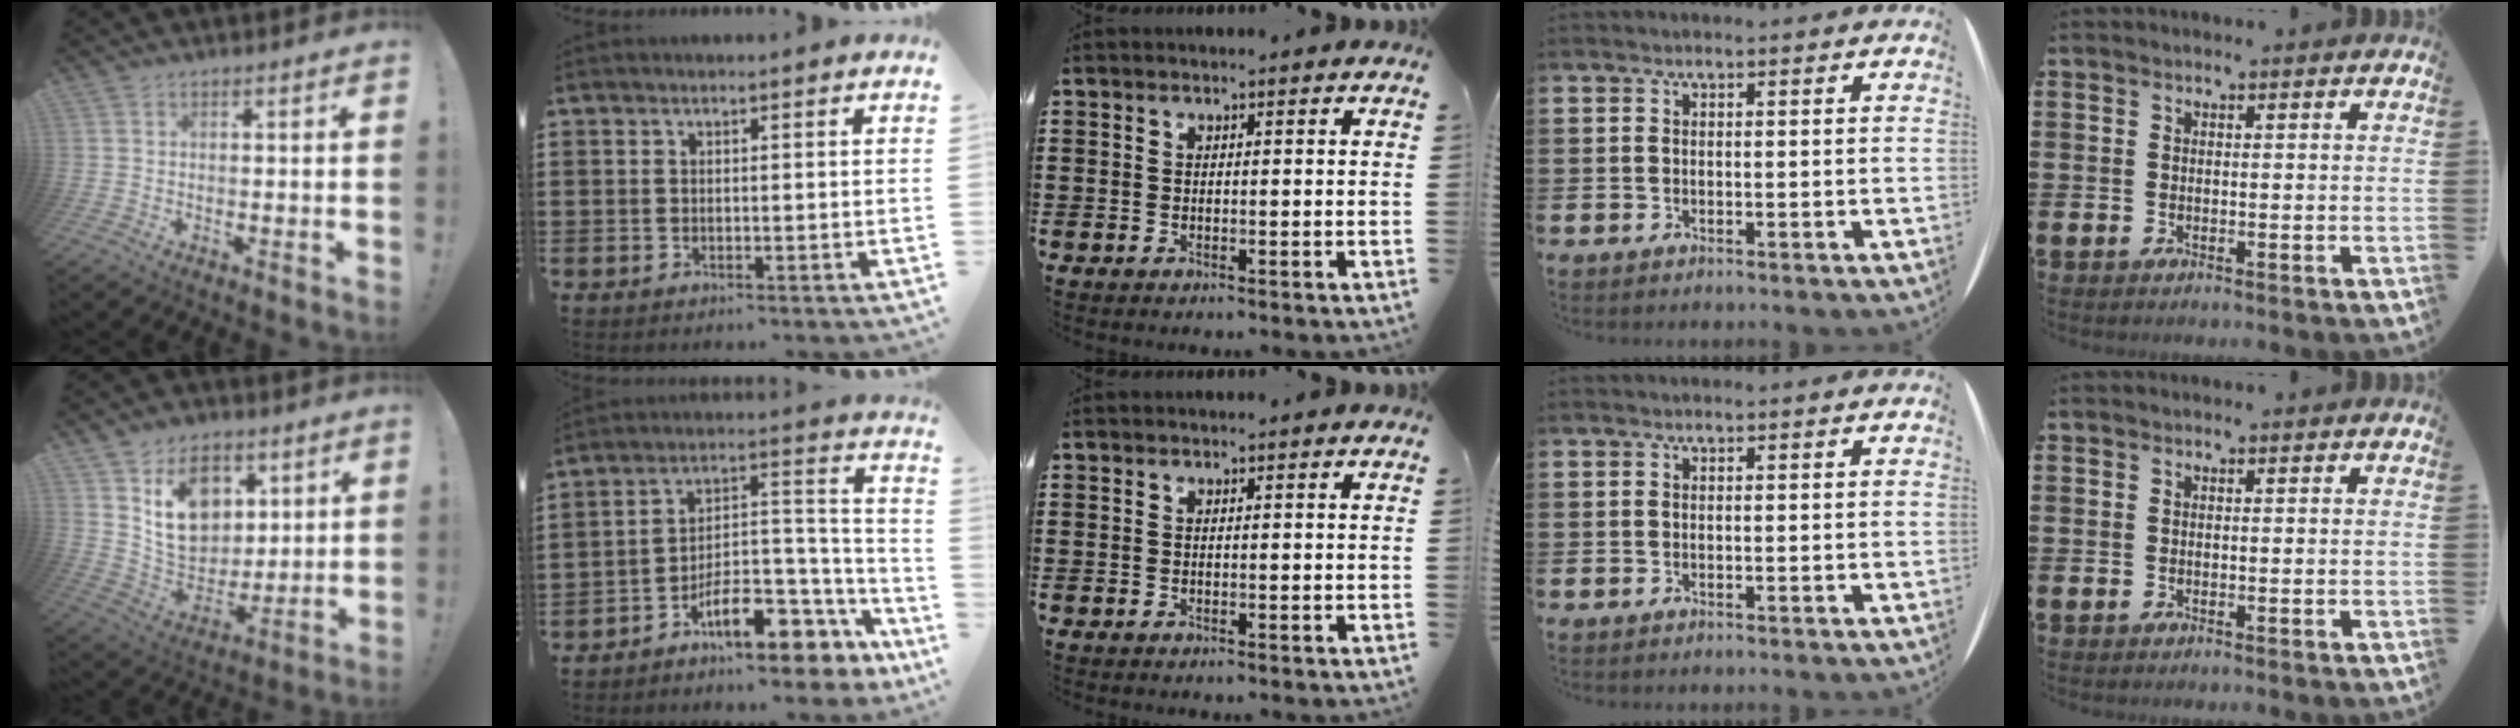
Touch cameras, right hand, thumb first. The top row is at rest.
{"thumb": {"total": 15.3, "force": [7.2, 11.3, 7.4], "torque": [-0.112, -0.037, 0.137]}, "index": {"total": 9.4, "force": [-6.8, 4.0, 5.0], "torque": [-0.065, 0.010, -0.122]}}